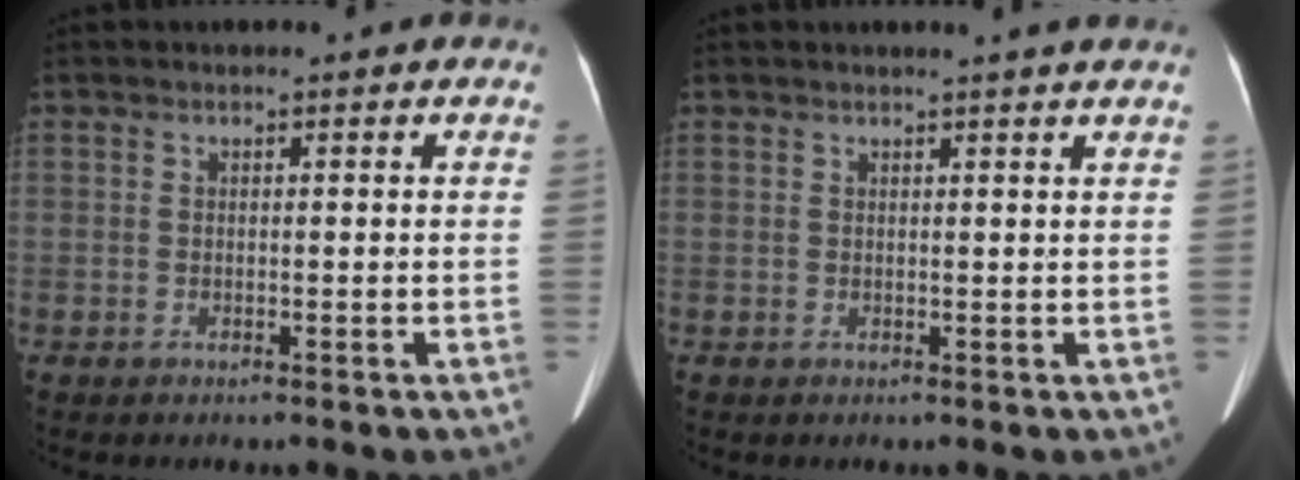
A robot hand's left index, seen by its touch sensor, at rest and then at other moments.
{"total": 3.3, "force": [2.9, -0.7, 1.4], "torque": [-0.019, 0.005, 0.029]}